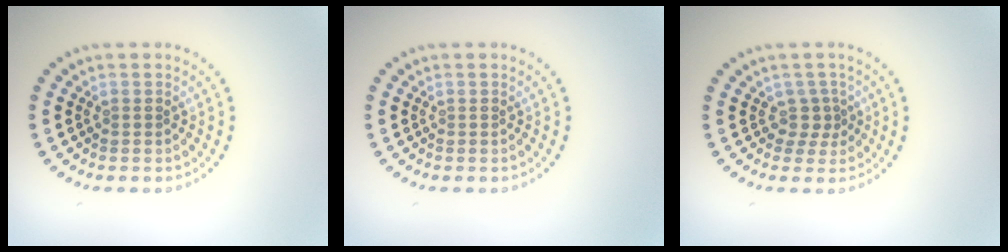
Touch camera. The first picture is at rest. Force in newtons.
{"total": 0.0}
{"total": 1.7, "press": 1.1, "slide": 1.3}